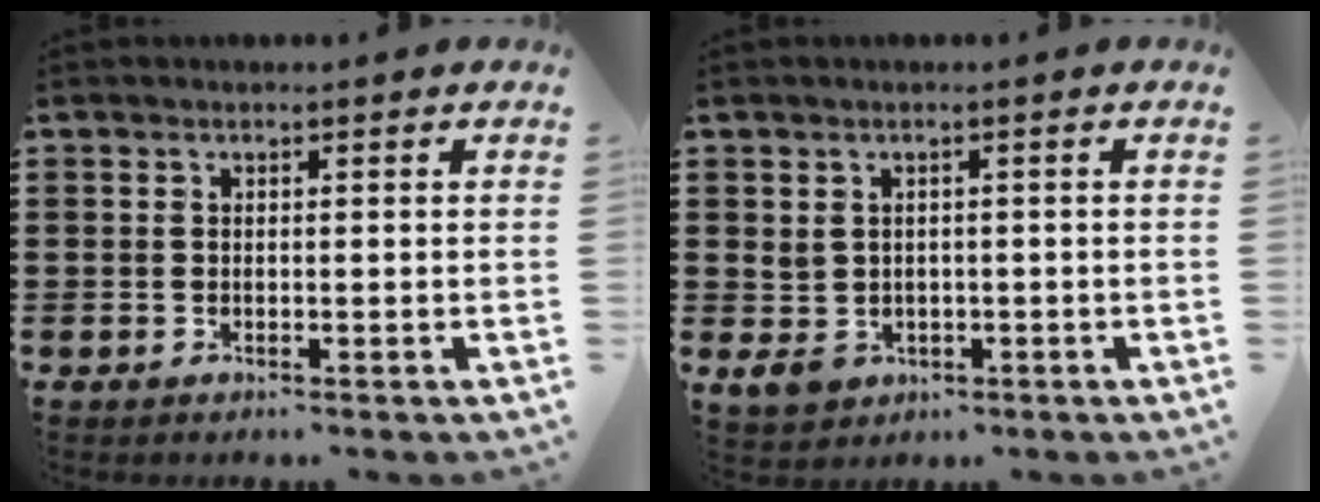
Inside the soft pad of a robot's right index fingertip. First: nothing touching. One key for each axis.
{"total": 2.8, "fx": -0.3, "fy": 2.2, "fz": 1.6, "tx": -0.051, "ty": -0.004, "tz": -0.011}